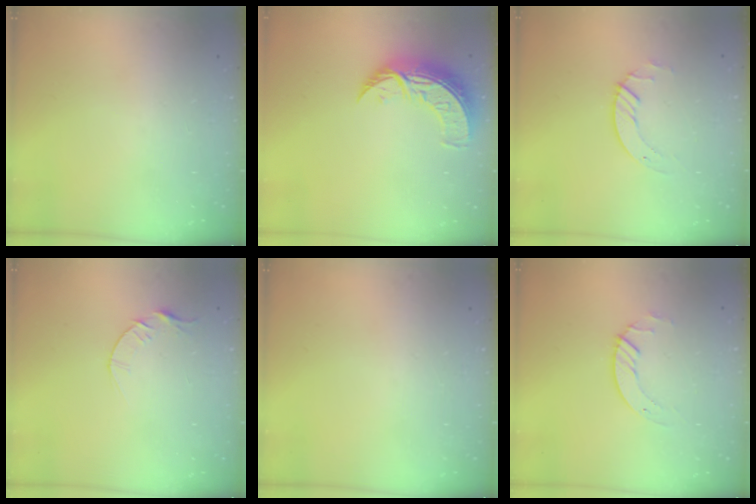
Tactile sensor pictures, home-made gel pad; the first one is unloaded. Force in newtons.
{"total": 9.7, "press": 9.7, "slide": 0.8}
{"total": 2.6, "press": 2.6, "slide": 0.3}
{"total": 4.1, "press": 4.0, "slide": 0.5}
{"total": 0.0}
{"total": 2.6, "press": 2.6, "slide": 0.3}